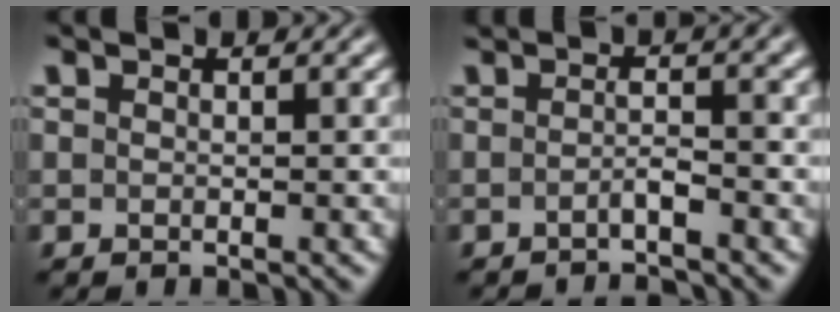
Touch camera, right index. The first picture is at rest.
{"total": 2.2, "force": [-1.6, -0.5, 1.4], "torque": [-0.018, -0.001, -0.028]}